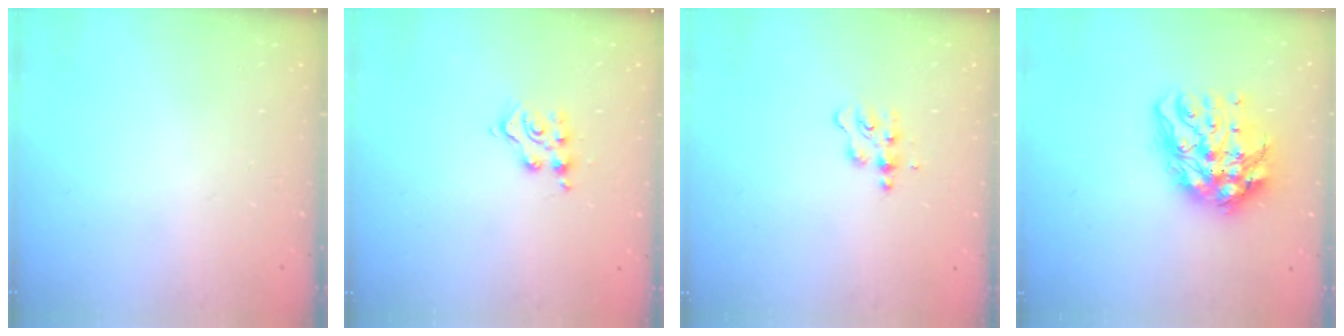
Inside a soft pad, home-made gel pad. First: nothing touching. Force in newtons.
{"total": 6.4, "press": 6.4, "slide": 0.4}
{"total": 5.1, "press": 5.0, "slide": 0.6}
{"total": 15.3, "press": 15.2, "slide": 2.0}